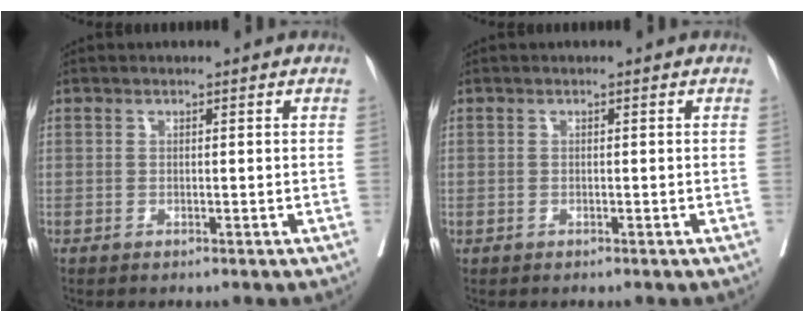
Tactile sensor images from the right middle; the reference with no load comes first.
{"total": 0.0}